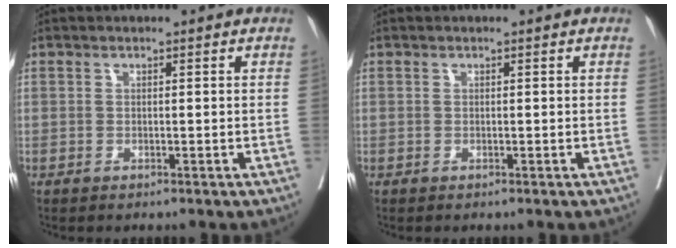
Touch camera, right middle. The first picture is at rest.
{"total": 0.0}